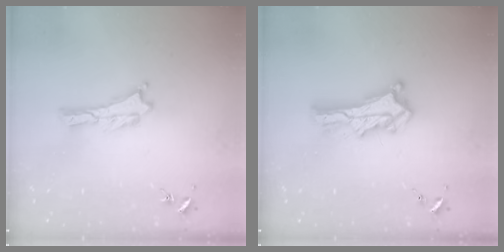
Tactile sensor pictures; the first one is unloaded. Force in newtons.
{"total": 7.2, "press": 7.1, "slide": 0.6}